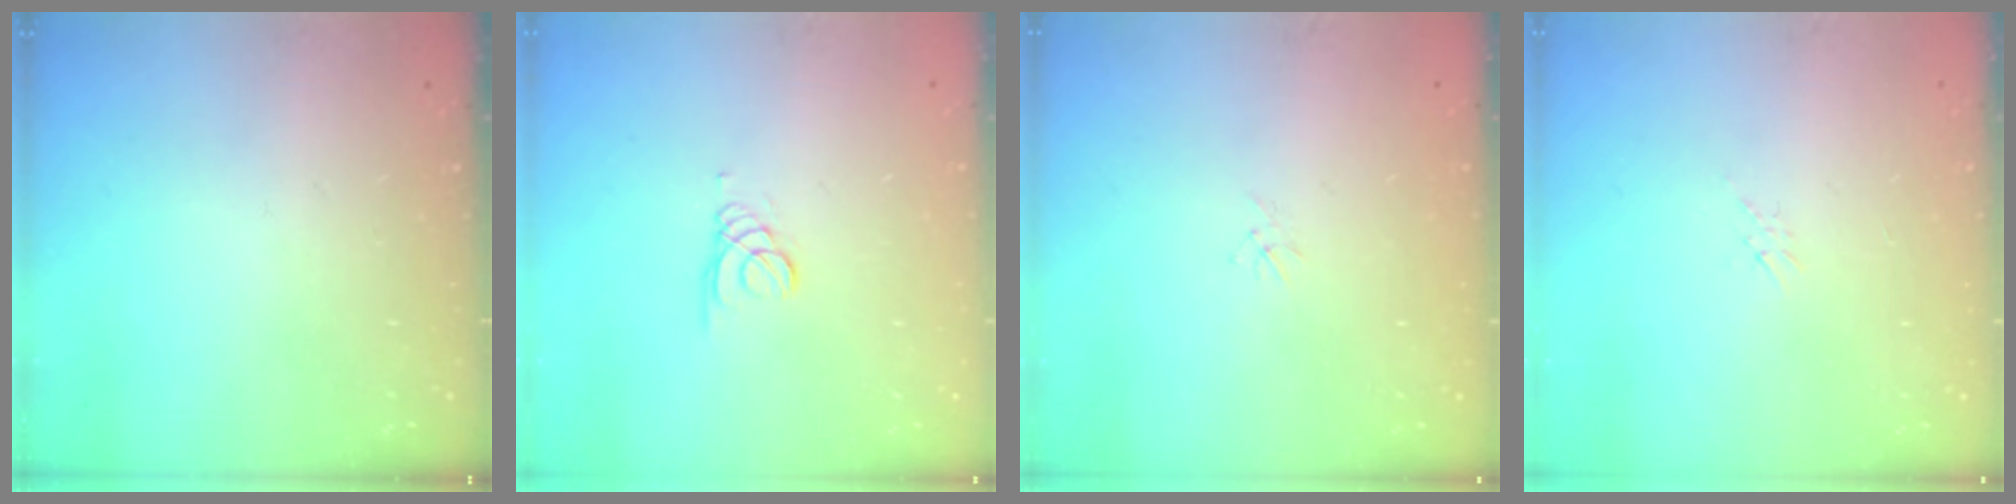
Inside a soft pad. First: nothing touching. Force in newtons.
{"total": 1.5, "press": 1.5, "slide": 0.1}
{"total": 1.1, "press": 1.0, "slide": 0.3}
{"total": 3.7, "press": 3.6, "slide": 0.7}